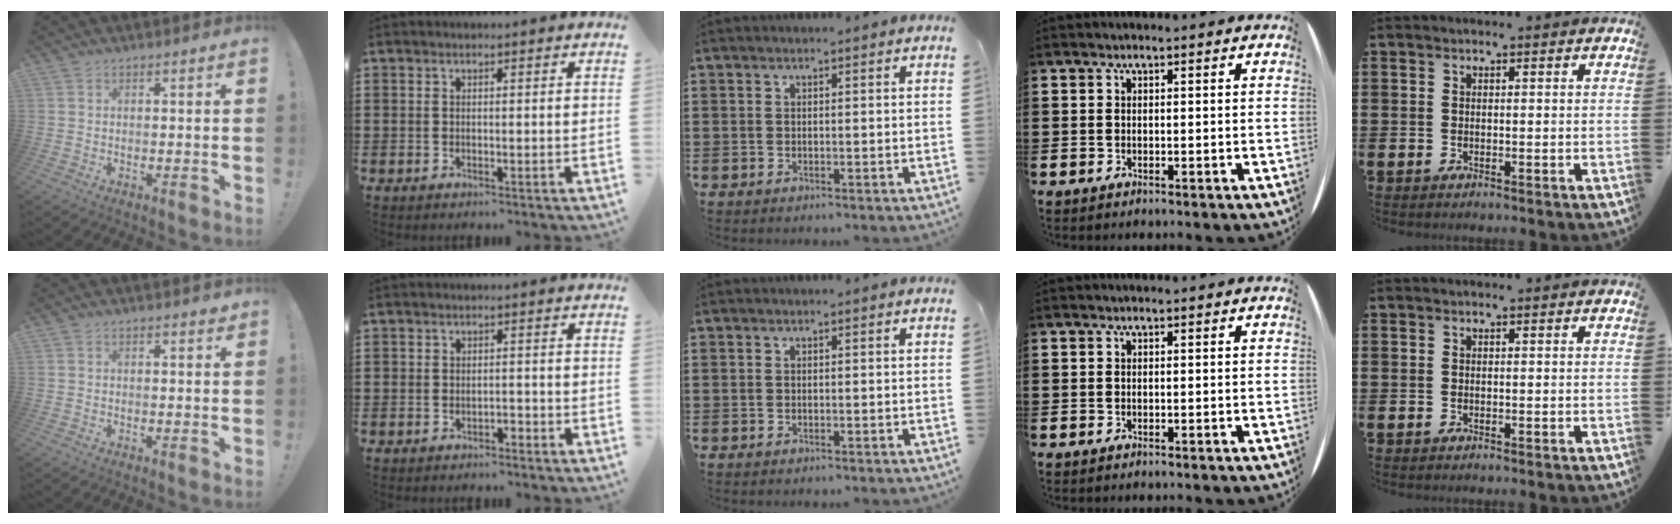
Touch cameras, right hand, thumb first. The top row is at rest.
{"thumb": {"total": 0.8, "force": [0.6, 0.3, 0.3], "torque": [0.015, -0.009, 0.007]}, "index": {"total": 1.4, "force": [-1.3, 0.4, -0.1], "torque": [-0.003, 0.002, -0.028]}}